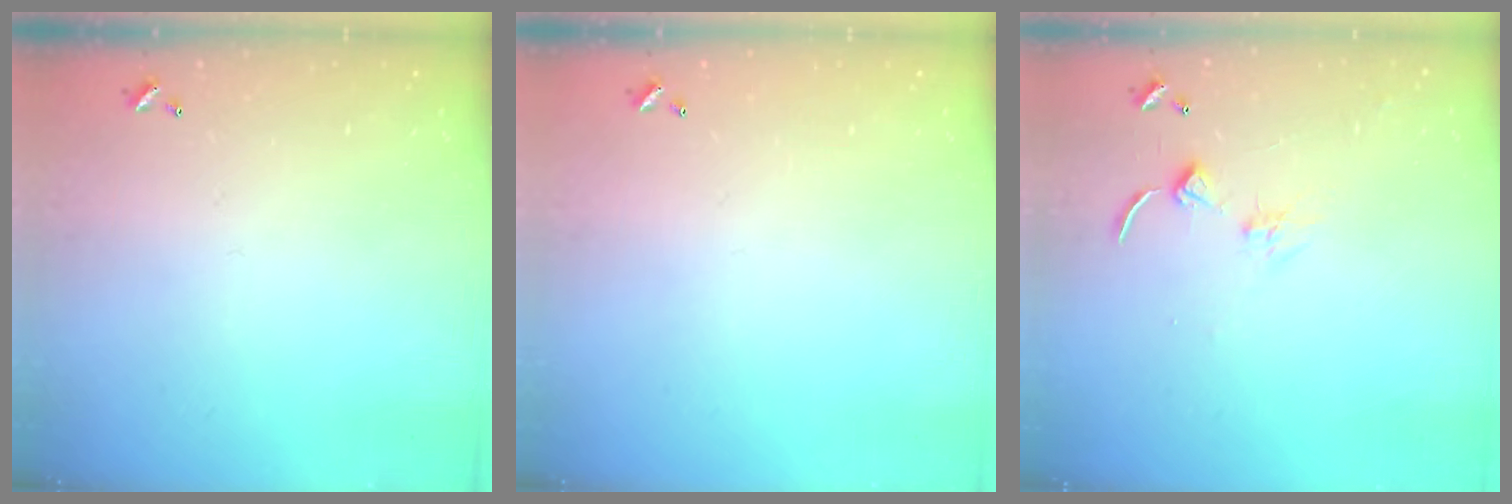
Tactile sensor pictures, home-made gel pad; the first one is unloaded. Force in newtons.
{"total": 0.0}
{"total": 1.4, "press": 1.3, "slide": 0.3}